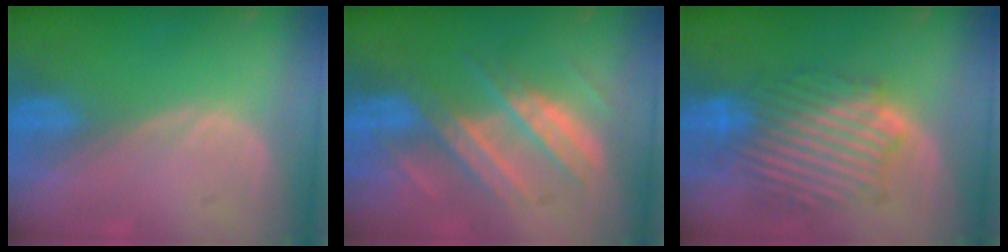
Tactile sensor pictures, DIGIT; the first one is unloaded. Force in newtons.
{"total": 8.1, "press": 8.1, "slide": 0.4}
{"total": 9.2, "press": 9.2, "slide": 0.5}